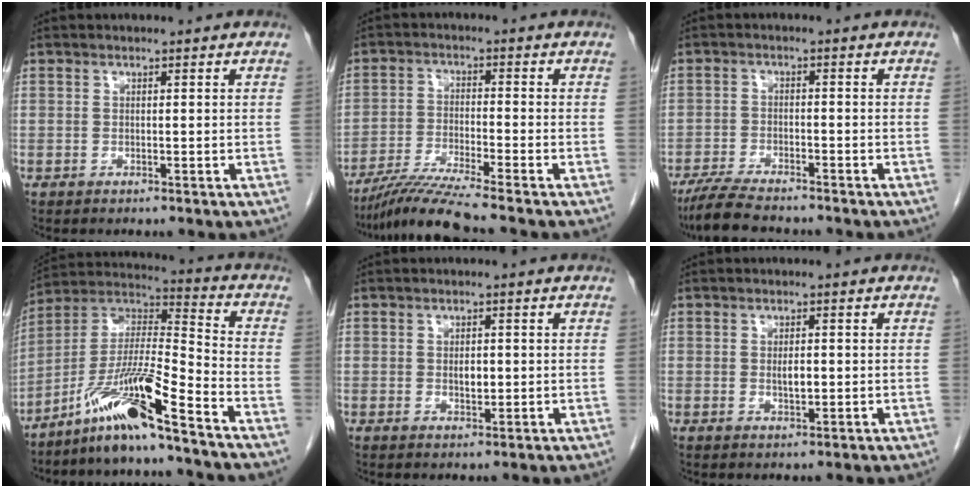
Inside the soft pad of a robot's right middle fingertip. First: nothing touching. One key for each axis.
{"total": 7.8, "fx": -6.6, "fy": -2.2, "fz": 3.4, "tx": -0.066, "ty": -0.030, "tz": -0.128}
{"total": 7.3, "fx": -6.4, "fy": 0.5, "fz": 3.4, "tx": -0.062, "ty": -0.021, "tz": -0.113}
{"total": 12.7, "fx": -8.8, "fy": -0.4, "fz": 9.2, "tx": -0.182, "ty": 0.001, "tz": -0.167}
{"total": 1.7, "fx": -0.1, "fy": 0.6, "fz": 1.6, "tx": -0.026, "ty": -0.001, "tz": 0.000}
{"total": 1.8, "fx": -0.1, "fy": 0.4, "fz": 1.8, "tx": -0.033, "ty": -0.001, "tz": -0.001}